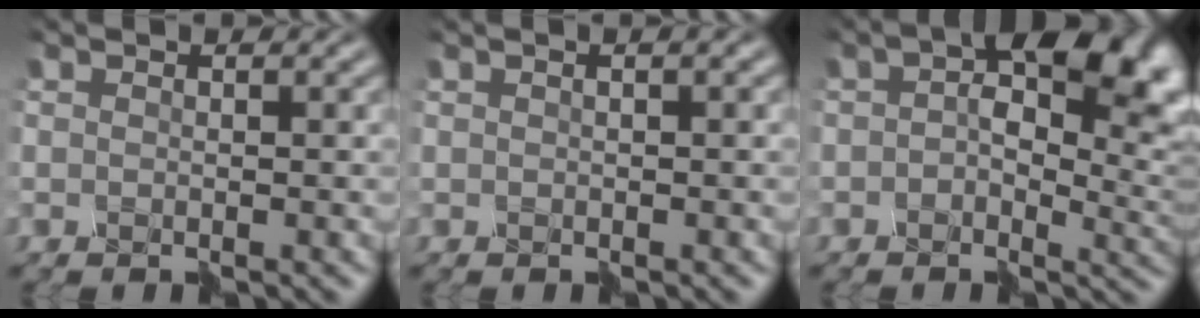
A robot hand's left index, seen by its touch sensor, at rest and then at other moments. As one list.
[{"total": 1.5, "force": [0.1, 0.6, 1.3], "torque": [-0.007, 0.009, 0.008]}, {"total": 11.3, "force": [2.8, 6.4, 8.9], "torque": [-0.115, 0.015, 0.031]}]